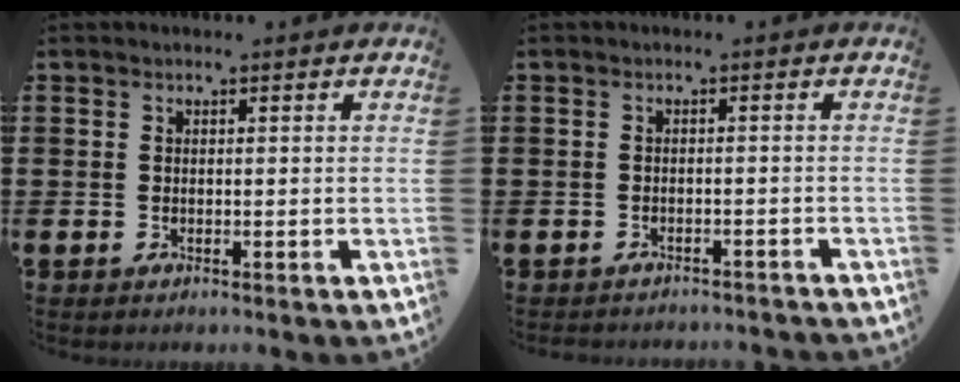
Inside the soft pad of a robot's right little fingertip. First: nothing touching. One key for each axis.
{"total": 1.2, "fx": -1.2, "fy": 0.0, "fz": -0.1, "tx": -0.001, "ty": 0.003, "tz": -0.026}